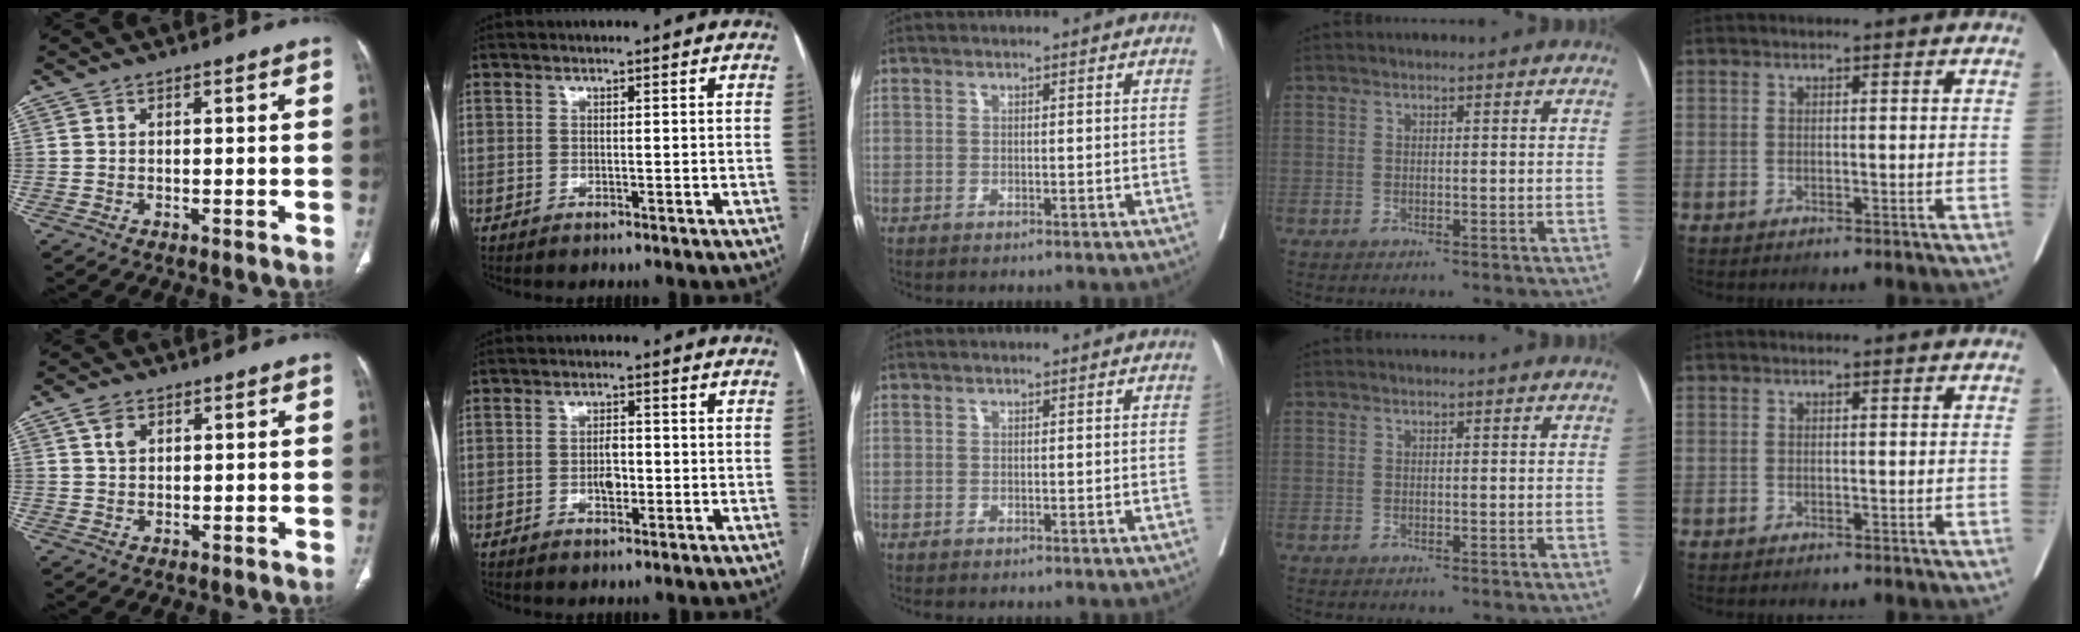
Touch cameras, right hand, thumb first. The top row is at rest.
{"thumb": {"total": 2.8, "force": [1.3, 1.9, 1.7], "torque": [-0.025, -0.001, 0.027]}, "index": {"total": 2.9, "force": [-0.6, 1.5, 2.4], "torque": [-0.040, 0.003, -0.008]}}